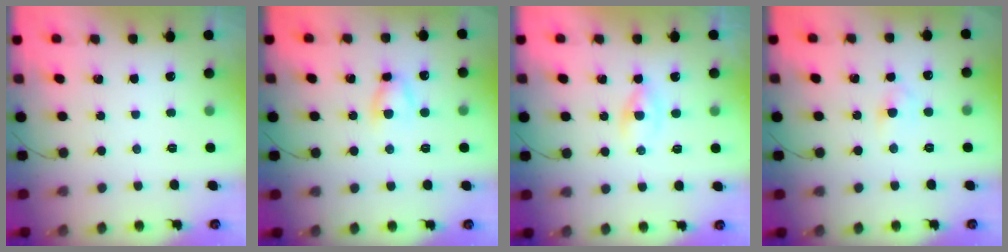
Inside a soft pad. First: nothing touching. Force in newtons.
{"total": 4.7, "press": 4.6, "slide": 0.7}
{"total": 1.5, "press": 1.3, "slide": 0.8}
{"total": 2.8, "press": 2.6, "slide": 1.0}